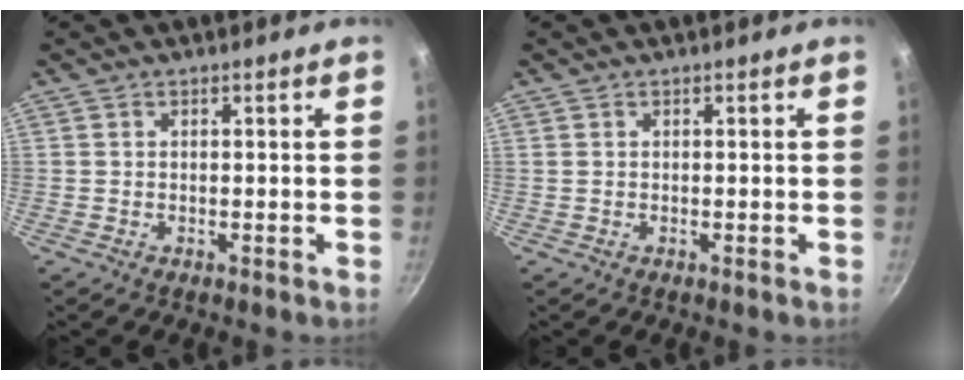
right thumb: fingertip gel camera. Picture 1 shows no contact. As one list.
[{"total": 0.0}]